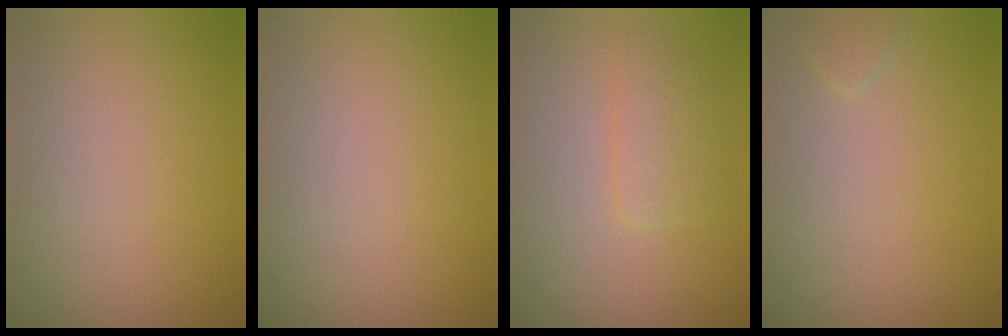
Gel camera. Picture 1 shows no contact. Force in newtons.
{"total": 0.0}
{"total": 1.9, "press": 1.9, "slide": 0.1}
{"total": 0.7, "press": 0.7, "slide": 0.0}